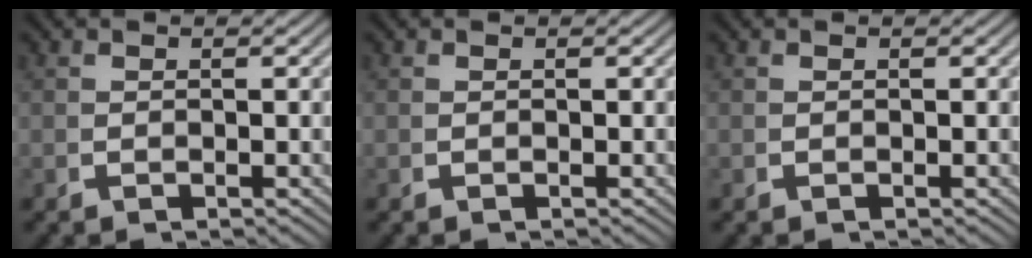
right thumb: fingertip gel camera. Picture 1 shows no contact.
{"total": 0.0}
{"total": 0.0}